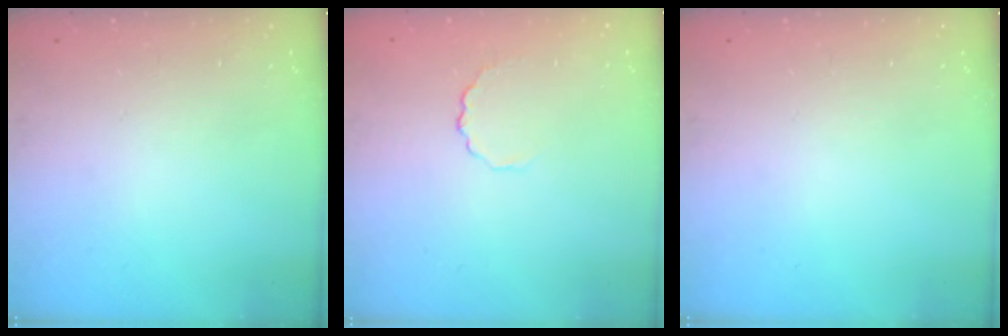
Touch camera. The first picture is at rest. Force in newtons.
{"total": 2.8, "press": 2.6, "slide": 1.1}
{"total": 0.0}